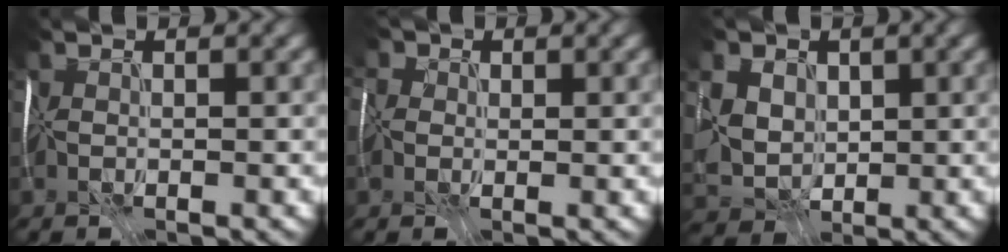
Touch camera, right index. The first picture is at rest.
{"total": 4.7, "force": [1.3, 3.7, 2.4], "torque": [-0.047, 0.027, -0.019]}
{"total": 7.2, "force": [2.3, 5.7, 3.8], "torque": [-0.075, 0.026, 0.029]}